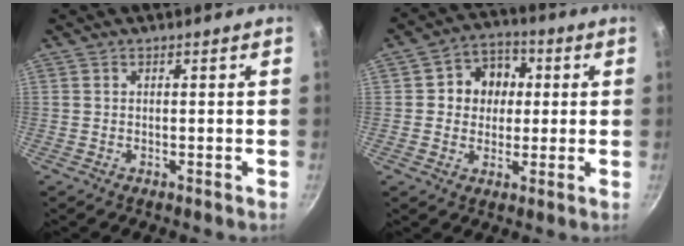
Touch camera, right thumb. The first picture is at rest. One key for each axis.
{"total": 9.2, "fx": 1.3, "fy": 8.1, "fz": 4.3, "tx": -0.024, "ty": 0.008, "tz": 0.007}